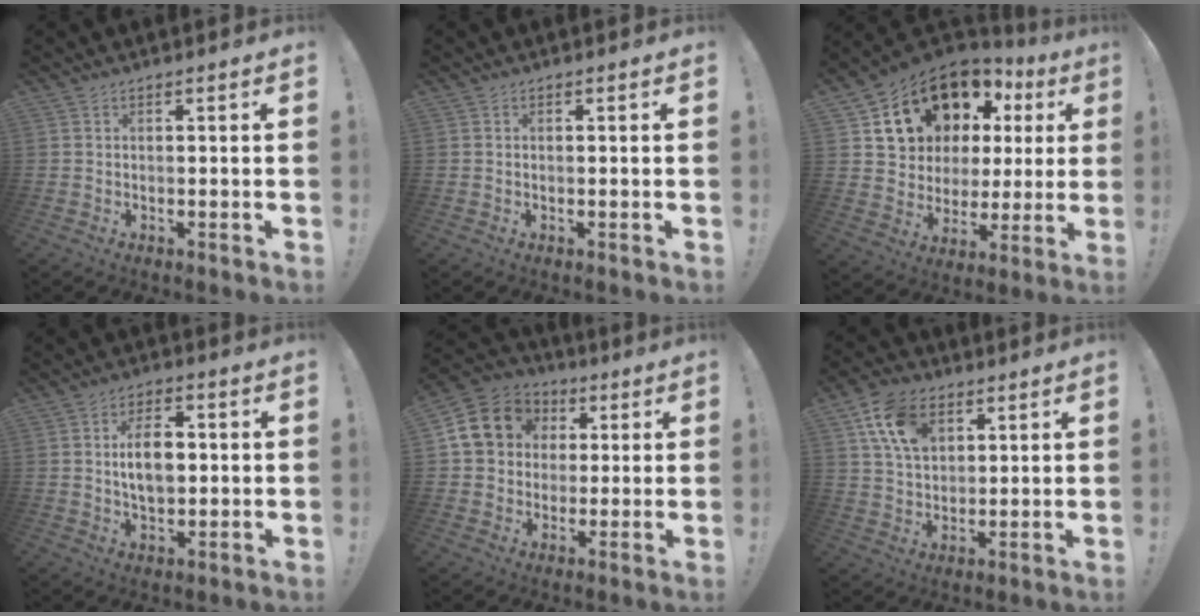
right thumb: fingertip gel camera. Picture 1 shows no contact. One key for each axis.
{"total": 0.0}
{"total": 16.3, "fx": 10.0, "fy": 10.9, "fz": 6.9, "tx": -0.113, "ty": -0.069, "tz": 0.211}
{"total": 9.8, "fx": 0.8, "fy": 6.0, "fz": 7.7, "tx": -0.134, "ty": -0.001, "tz": 0.008}
{"total": 15.4, "fx": 3.6, "fy": 13.2, "fz": 7.0, "tx": -0.103, "ty": 0.002, "tz": 0.080}
{"total": 13.6, "fx": 6.0, "fy": 9.3, "fz": 7.9, "tx": -0.129, "ty": -0.009, "tz": 0.118}